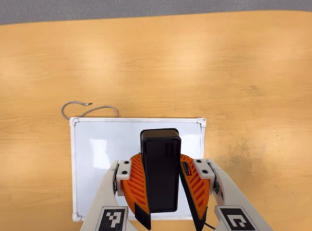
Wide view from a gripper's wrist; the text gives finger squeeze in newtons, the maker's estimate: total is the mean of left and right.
{"total": 8.6, "left": 9.1, "right": 8.2}